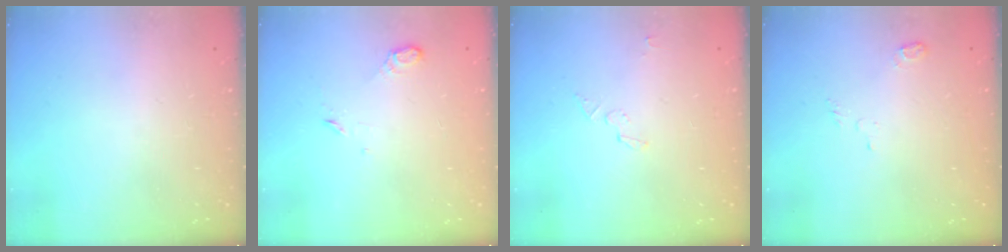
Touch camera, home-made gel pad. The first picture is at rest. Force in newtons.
{"total": 5.0, "press": 4.9, "slide": 0.8}
{"total": 2.8, "press": 2.8, "slide": 0.1}
{"total": 3.8, "press": 3.7, "slide": 0.8}